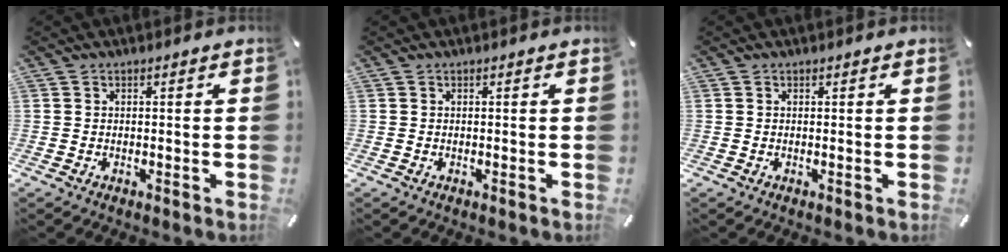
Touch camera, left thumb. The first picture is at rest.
{"total": 0.0}
{"total": 0.0}